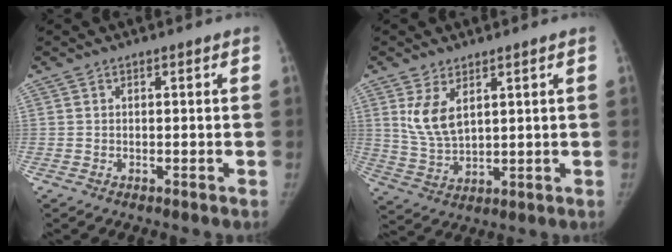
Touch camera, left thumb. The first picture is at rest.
{"total": 7.0, "force": [3.1, 3.5, 5.2], "torque": [-0.089, -0.016, 0.073]}